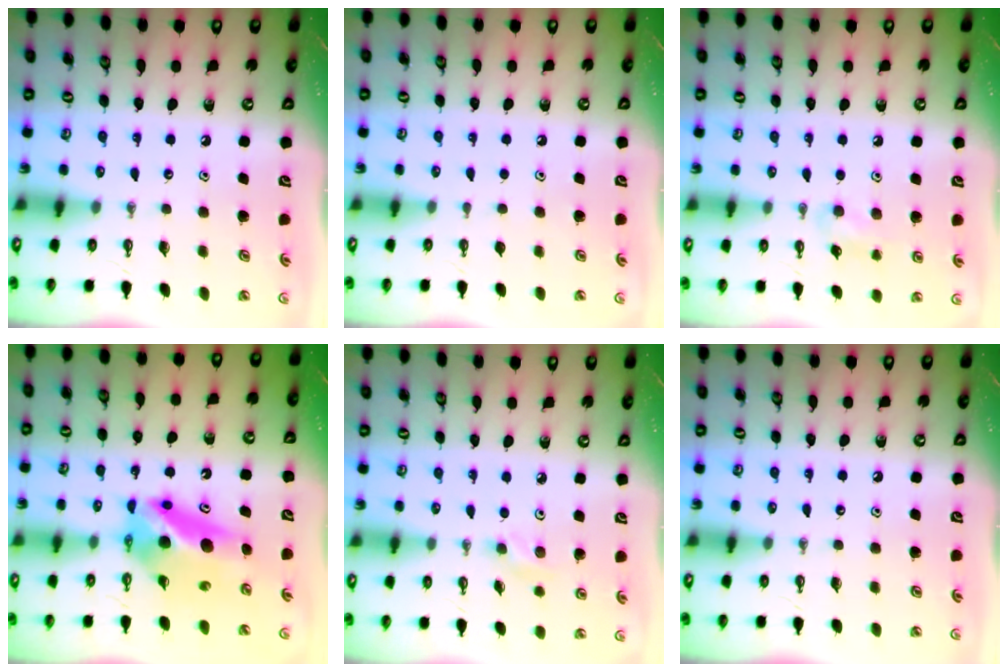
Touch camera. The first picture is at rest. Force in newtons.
{"total": 0.0}
{"total": 8.2, "press": 7.4, "slide": 3.4}
{"total": 9.2, "press": 6.0, "slide": 6.9}
{"total": 2.8, "press": 2.7, "slide": 0.8}
{"total": 0.0}